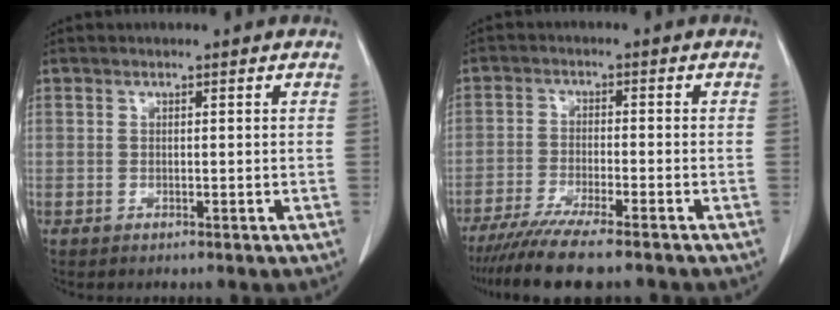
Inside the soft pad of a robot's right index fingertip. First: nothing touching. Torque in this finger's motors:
{"motor_torque": [1.15, -0.99, 0.35, 0.15]}